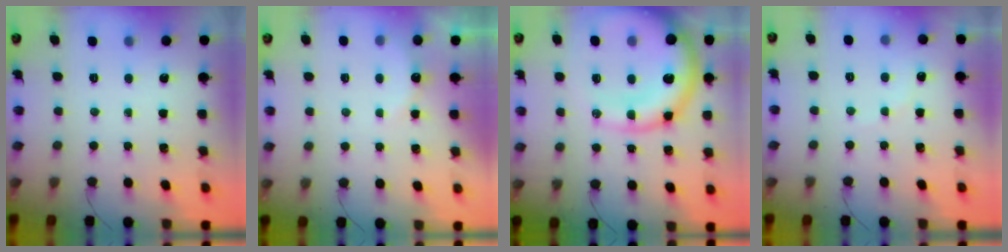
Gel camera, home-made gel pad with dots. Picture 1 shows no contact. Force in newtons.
{"total": 6.0, "press": 5.9, "slide": 1.1}
{"total": 19.2, "press": 18.6, "slide": 4.5}
{"total": 4.9, "press": 4.9, "slide": 0.8}